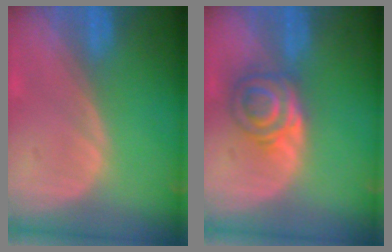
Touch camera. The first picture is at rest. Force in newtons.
{"total": 6.0, "press": 5.5, "slide": 2.2}